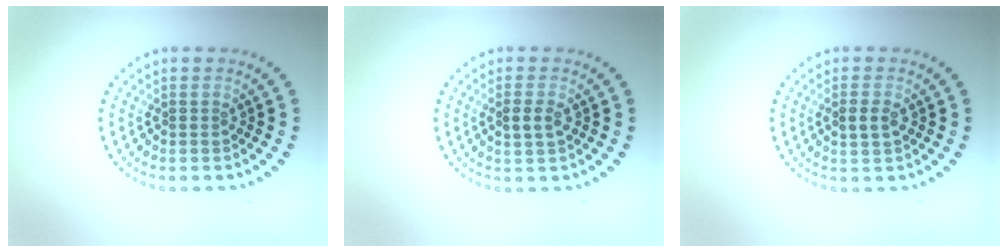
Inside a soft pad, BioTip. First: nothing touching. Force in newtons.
{"total": 1.9, "press": 1.8, "slide": 0.3}
{"total": 1.9, "press": 1.9, "slide": 0.1}